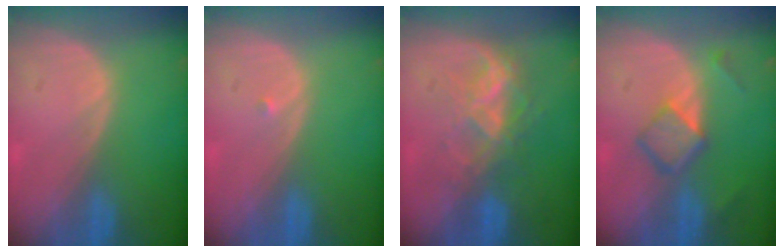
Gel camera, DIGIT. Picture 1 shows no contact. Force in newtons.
{"total": 0.5, "press": 0.4, "slide": 0.3}
{"total": 6.9, "press": 6.0, "slide": 3.5}
{"total": 5.0, "press": 4.6, "slide": 1.9}